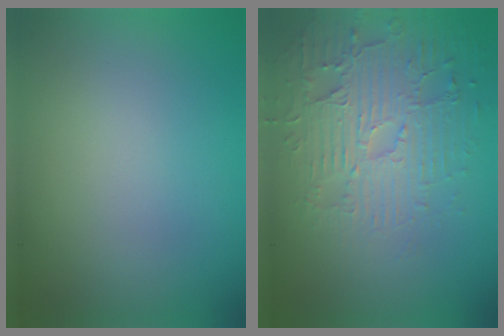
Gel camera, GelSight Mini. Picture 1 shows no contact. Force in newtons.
{"total": 4.6, "press": 4.1, "slide": 1.9}